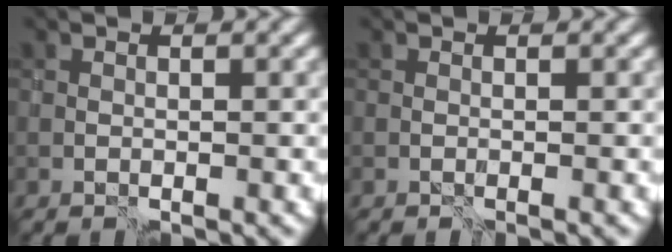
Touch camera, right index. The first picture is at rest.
{"total": 1.1, "force": [-0.4, -0.9, -0.5], "torque": [0.015, 0.004, -0.007]}